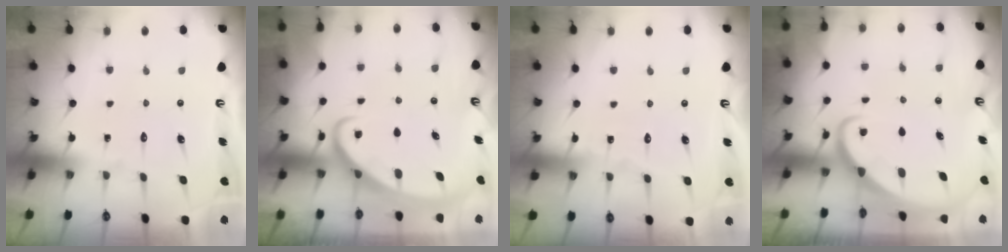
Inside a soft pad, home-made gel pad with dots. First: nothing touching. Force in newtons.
{"total": 2.5, "press": 2.5, "slide": 0.3}
{"total": 2.9, "press": 2.9, "slide": 0.3}
{"total": 2.4, "press": 2.4, "slide": 0.2}